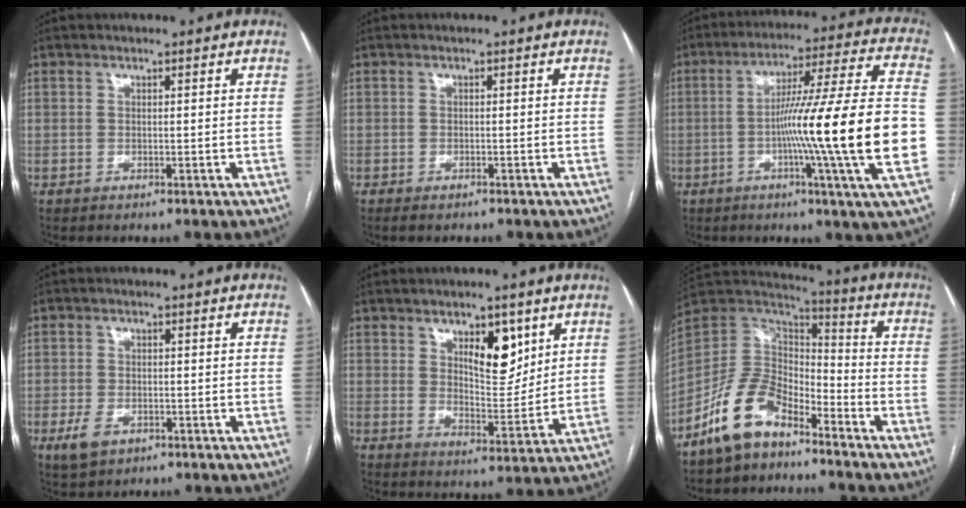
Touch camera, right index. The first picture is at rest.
{"total": 1.8, "force": [-1.4, 0.7, 0.8], "torque": [-0.014, -0.002, -0.017]}
{"total": 22.0, "force": [-4.3, -2.0, 21.5], "torque": [-0.303, -0.001, -0.082]}
{"total": 4.1, "force": [-2.0, 2.5, 2.5], "torque": [-0.054, -0.003, -0.028]}
{"total": 8.2, "force": [4.1, 3.6, 6.1], "torque": [-0.091, -0.005, 0.069]}
{"total": 12.1, "force": [-8.5, 5.7, 6.4], "torque": [-0.140, 0.030, -0.168]}